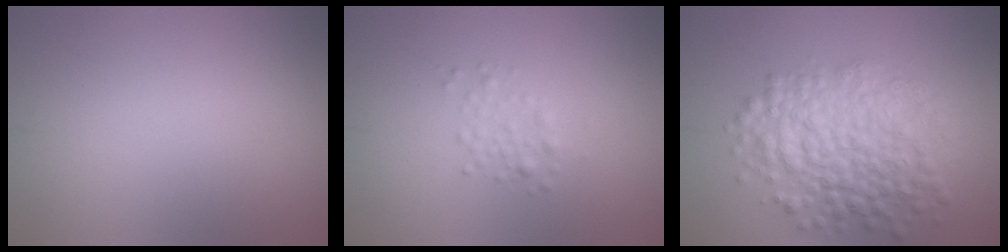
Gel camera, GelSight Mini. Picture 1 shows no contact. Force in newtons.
{"total": 1.3, "press": 1.3, "slide": 0.0}
{"total": 7.0, "press": 7.0, "slide": 0.2}